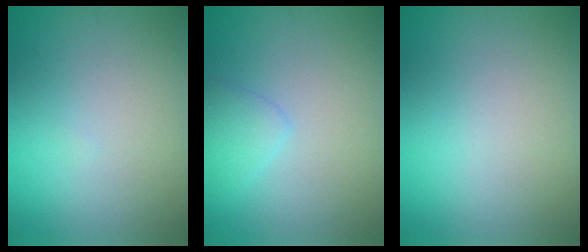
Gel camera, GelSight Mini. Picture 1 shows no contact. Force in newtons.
{"total": 1.5, "press": 1.5, "slide": 0.1}
{"total": 0.0}